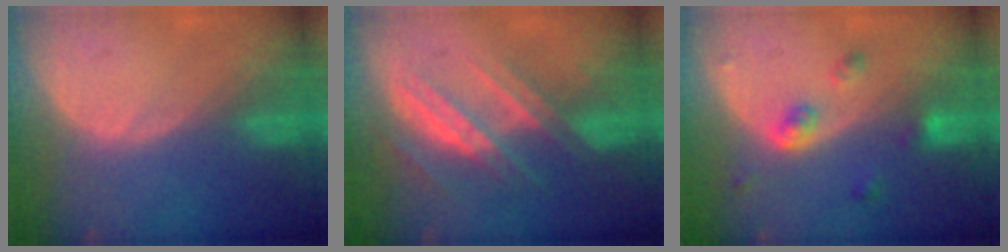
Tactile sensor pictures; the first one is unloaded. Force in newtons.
{"total": 7.3, "press": 6.8, "slide": 2.7}
{"total": 4.3, "press": 3.9, "slide": 1.8}